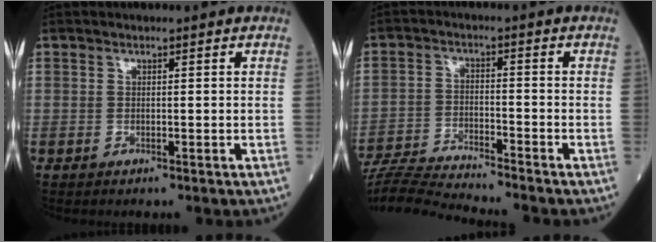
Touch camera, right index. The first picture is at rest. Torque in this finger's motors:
{"motor_torque": [-0.49, -0.76, 0.11, 0.01]}